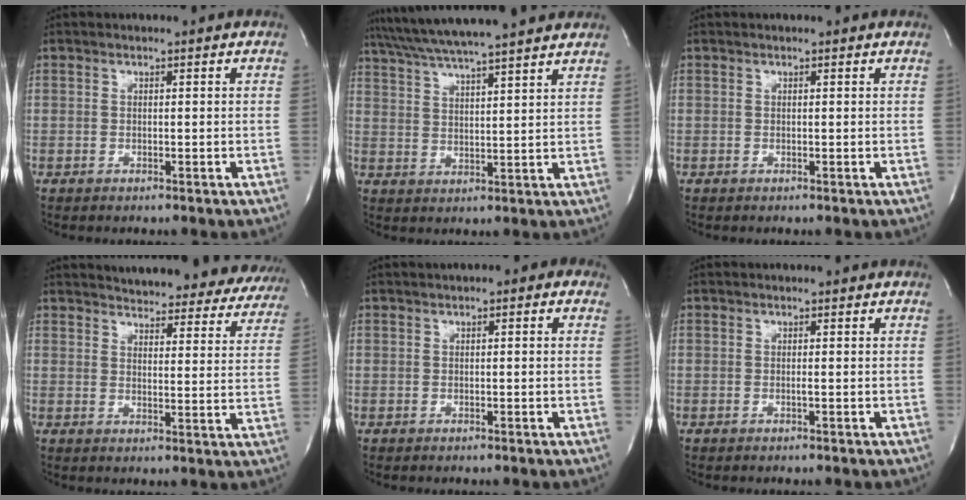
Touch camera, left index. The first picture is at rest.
{"total": 17.5, "force": [15.3, 0.5, 8.5], "torque": [-0.153, 0.037, 0.226]}
{"total": 0.8, "force": [0.7, 0.3, 0.2], "torque": [-0.011, 0.019, 0.011]}
{"total": 26.4, "force": [24.8, 6.1, 6.6], "torque": [-0.096, -0.065, 0.282]}
{"total": 2.0, "force": [0.9, 0.9, 1.6], "torque": [-0.020, 0.014, 0.008]}
{"total": 0.9, "force": [-0.9, -0.2, 0.2], "torque": [-0.001, -0.010, -0.019]}